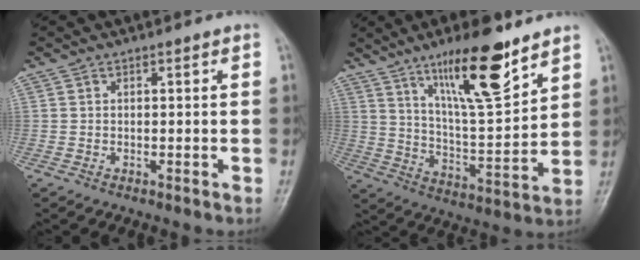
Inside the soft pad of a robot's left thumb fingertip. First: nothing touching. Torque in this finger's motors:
{"motor_torque": [1.48, 0.69, 1.47, -1.30, 0.17]}